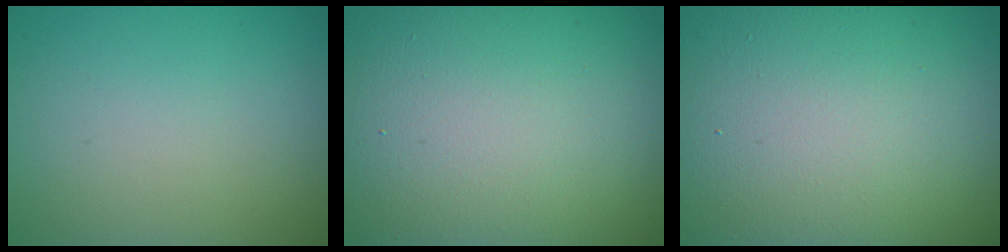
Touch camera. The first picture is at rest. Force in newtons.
{"total": 17.8, "press": 17.8, "slide": 1.3}
{"total": 20.6, "press": 20.6, "slide": 1.3}